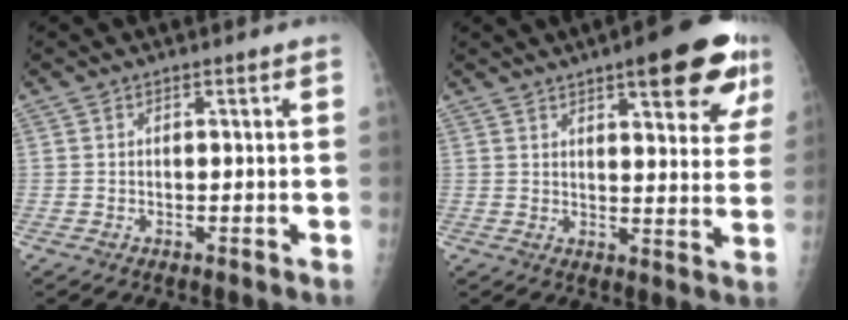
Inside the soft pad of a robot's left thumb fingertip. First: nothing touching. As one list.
[{"total": 16.2, "force": [9.0, 4.6, 12.7], "torque": [-0.131, -0.033, 0.111]}]